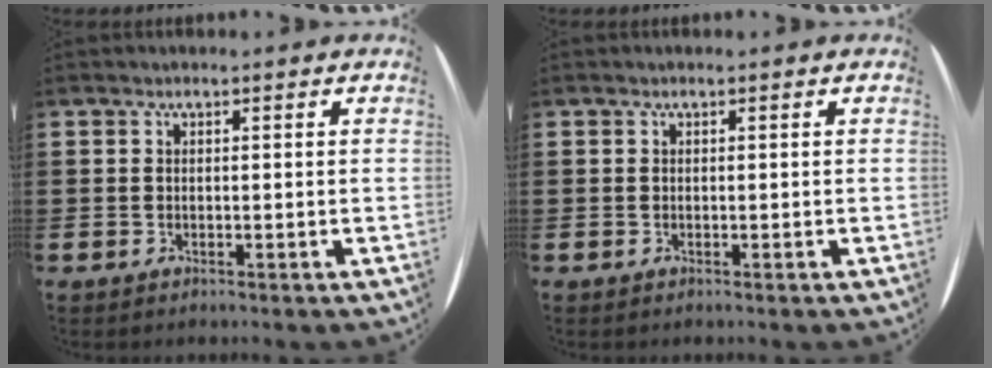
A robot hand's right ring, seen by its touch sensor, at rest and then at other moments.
{"total": 0.0}